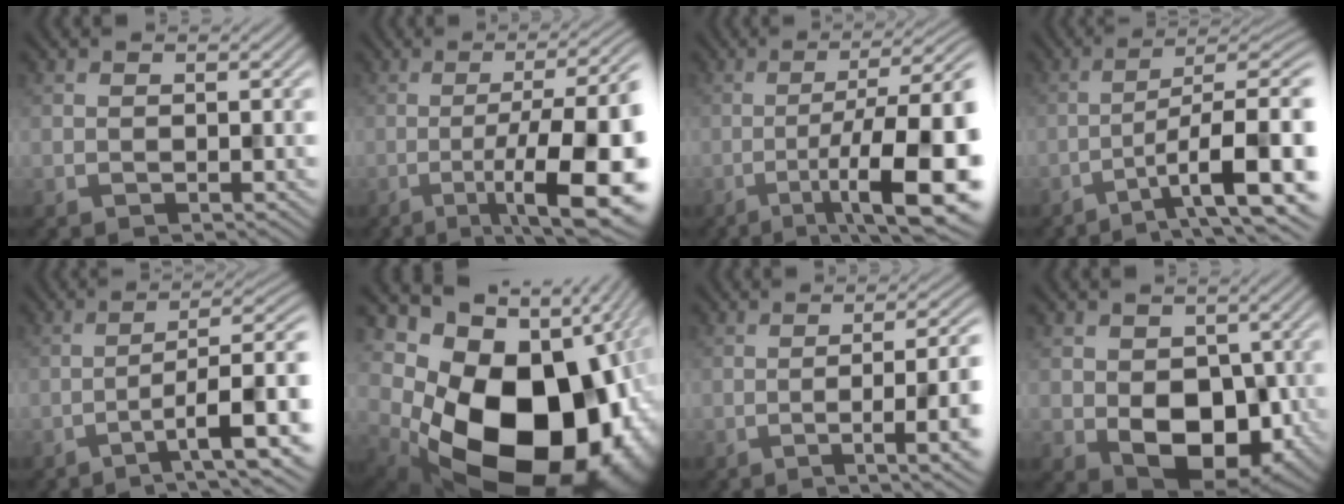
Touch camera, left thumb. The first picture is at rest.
{"total": 15.6, "force": [-3.7, 4.1, 14.6], "torque": [-0.188, -0.007, -0.045]}
{"total": 14.4, "force": [-4.3, 3.5, 13.3], "torque": [-0.192, -0.004, -0.063]}
{"total": 10.4, "force": [-3.8, 2.4, 9.3], "torque": [-0.148, 0.005, -0.061]}
{"total": 9.3, "force": [-3.6, 2.2, 8.3], "torque": [-0.129, 0.000, -0.057]}
{"total": 22.6, "force": [-3.1, 16.3, 15.4], "torque": [-0.278, -0.086, -0.018]}
{"total": 8.4, "force": [-1.3, 2.0, 8.1], "torque": [-0.120, 0.003, -0.021]}
{"total": 9.1, "force": [-1.1, 6.5, 6.3], "torque": [-0.107, -0.029, -0.012]}